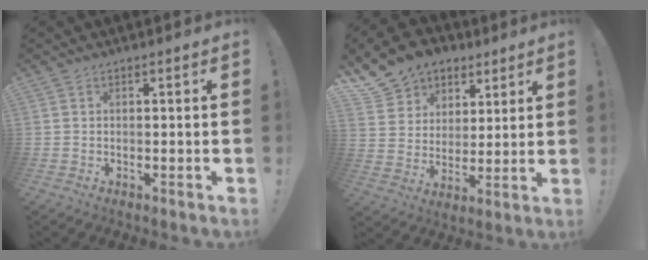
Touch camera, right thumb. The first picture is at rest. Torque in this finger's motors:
{"motor_torque": [0.01, 0.15, 0.18, 0.14, 0.05]}